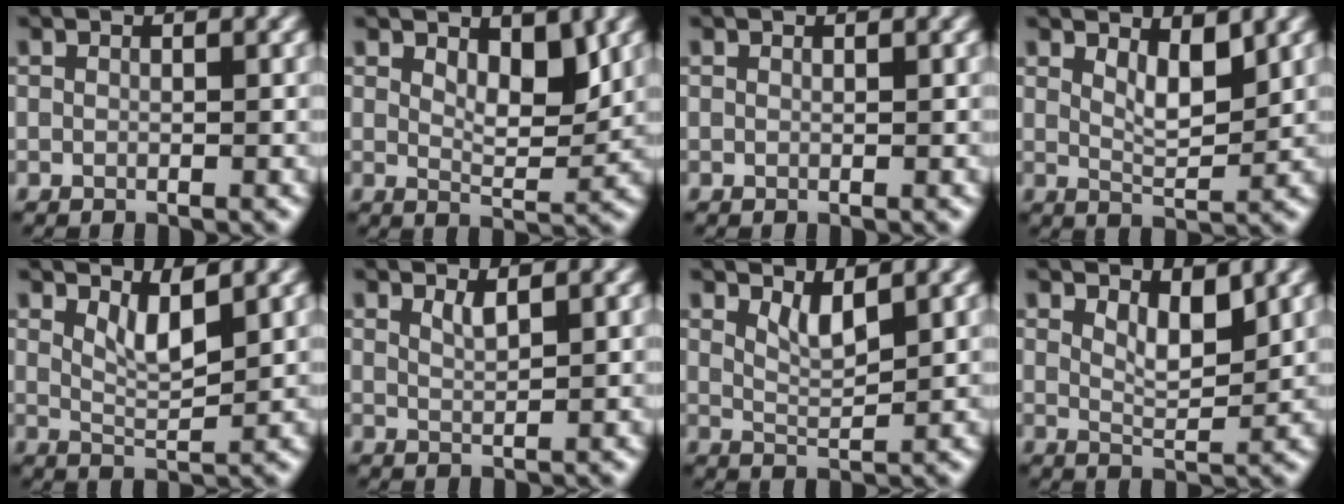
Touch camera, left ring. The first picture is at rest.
{"total": 3.7, "force": [1.8, 1.6, 2.8], "torque": [-0.048, -0.010, 0.030]}
{"total": 0.0}
{"total": 3.1, "force": [1.7, 1.0, 2.4], "torque": [-0.043, -0.008, 0.032]}
{"total": 2.8, "force": [1.6, 0.7, 2.2], "torque": [-0.041, -0.012, 0.033]}
{"total": 1.3, "force": [0.9, 0.3, 0.9], "torque": [-0.017, -0.002, 0.017]}
{"total": 2.4, "force": [1.5, 0.6, 1.7], "torque": [-0.033, -0.011, 0.032]}
{"total": 3.1, "force": [1.8, 1.1, 2.3], "torque": [-0.040, -0.009, 0.033]}